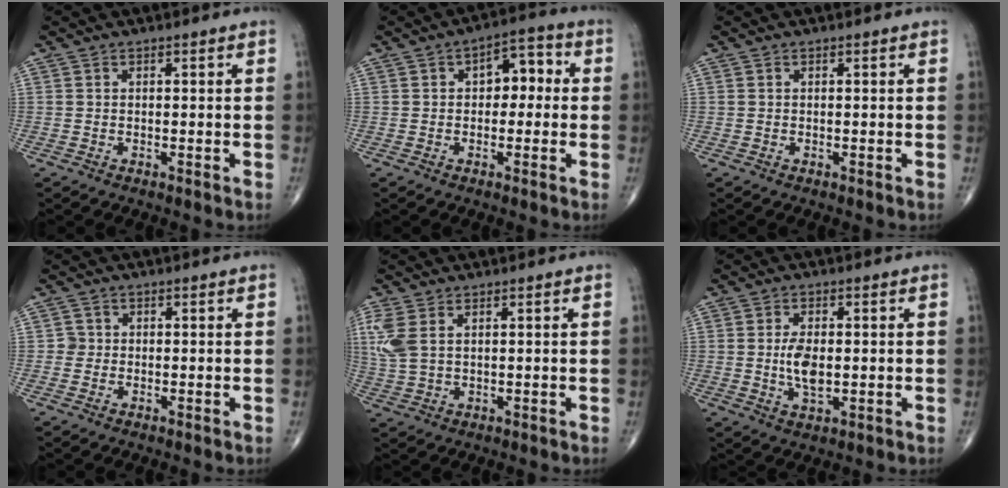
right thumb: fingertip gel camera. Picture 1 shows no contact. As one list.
[{"total": 6.8, "force": [0.6, 4.1, 5.4], "torque": [-0.044, 0.024, 0.000]}, {"total": 0.0}, {"total": 1.3, "force": [-0.1, 1.3, 0.1], "torque": [0.007, 0.004, -0.004]}, {"total": 5.8, "force": [2.1, 3.1, 4.4], "torque": [-0.126, 0.004, 0.052]}, {"total": 5.6, "force": [-0.1, 2.8, 4.9], "torque": [-0.093, -0.007, 0.000]}]